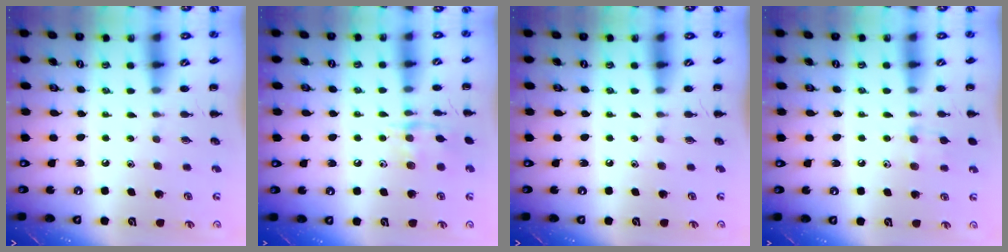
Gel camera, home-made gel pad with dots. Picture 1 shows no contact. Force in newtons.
{"total": 9.8, "press": 9.8, "slide": 0.7}
{"total": 0.0}
{"total": 7.5, "press": 7.2, "slide": 2.3}